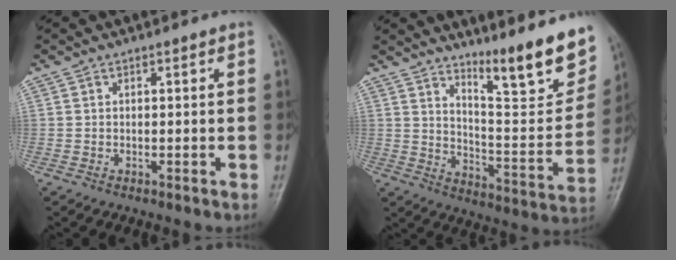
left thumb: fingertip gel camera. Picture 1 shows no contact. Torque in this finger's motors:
{"motor_torque": [0.45, 0.11, 0.14, -0.96, 0.15]}